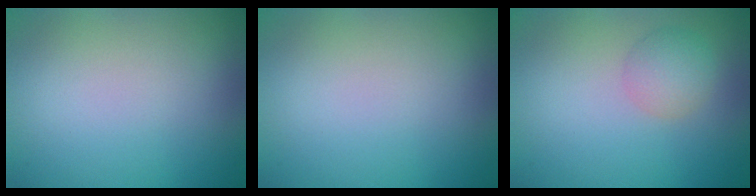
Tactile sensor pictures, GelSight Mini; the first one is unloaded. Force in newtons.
{"total": 0.0}
{"total": 2.3, "press": 2.3, "slide": 0.1}